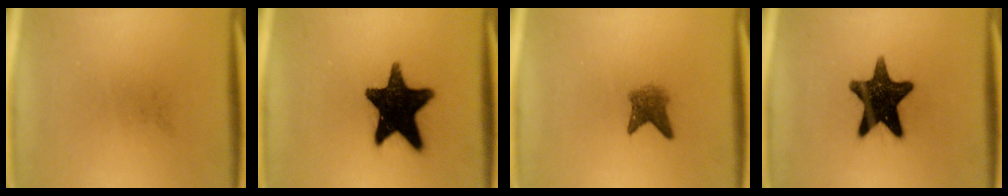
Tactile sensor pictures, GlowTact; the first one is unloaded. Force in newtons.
{"total": 17.4}
{"total": 3.1}
{"total": 14.9}